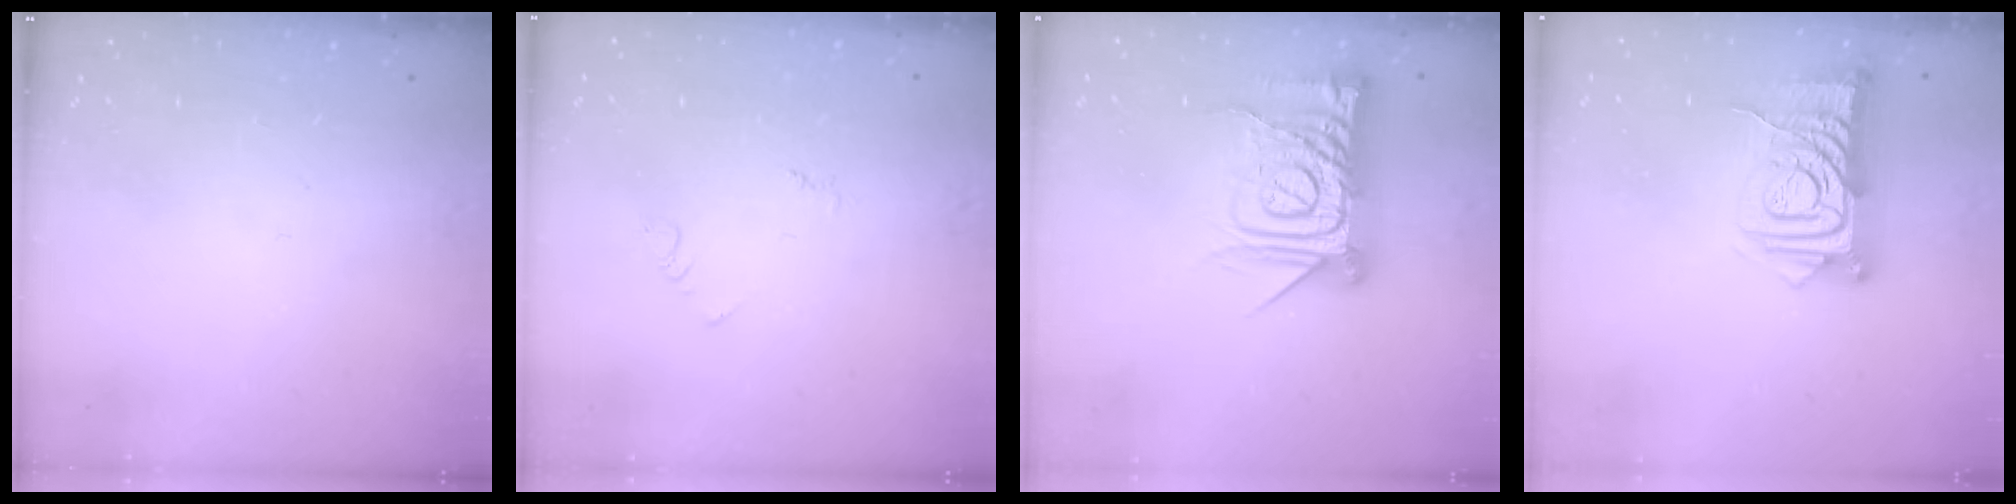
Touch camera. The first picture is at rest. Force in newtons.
{"total": 2.9, "press": 2.9, "slide": 0.4}
{"total": 17.6, "press": 17.5, "slide": 1.7}
{"total": 11.6, "press": 11.6, "slide": 1.1}